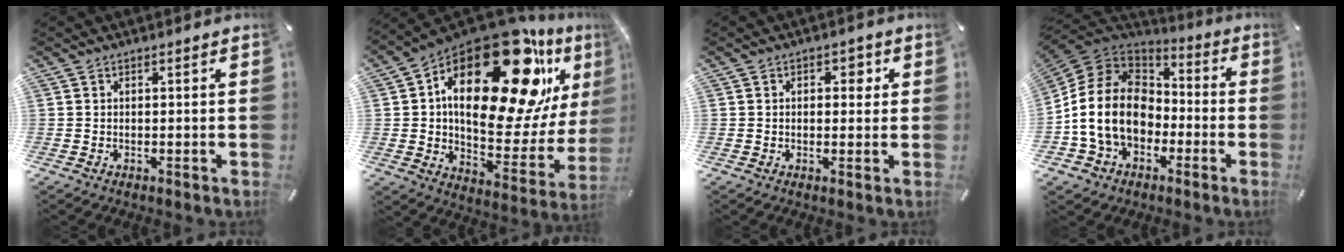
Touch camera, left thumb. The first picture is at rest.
{"total": 32.2, "force": [15.1, 15.2, 24.0], "torque": [-0.368, -0.107, 0.252]}
{"total": 2.8, "force": [0.6, 2.0, 2.0], "torque": [-0.017, 0.000, 0.002]}
{"total": 15.8, "force": [-3.2, 13.0, 8.5], "torque": [-0.202, 0.020, -0.062]}